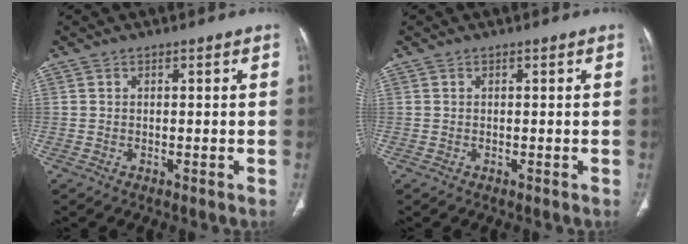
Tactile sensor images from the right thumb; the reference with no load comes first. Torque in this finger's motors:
{"motor_torque": [0.04, 0.02, 0.01, -0.02, 0.00]}